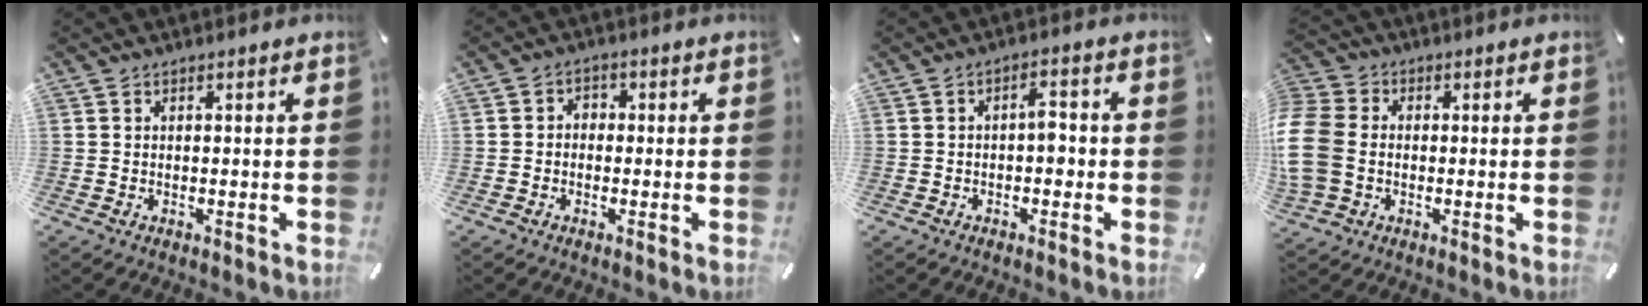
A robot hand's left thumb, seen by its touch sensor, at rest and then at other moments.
{"total": 2.5, "force": [-1.3, 1.9, 0.8], "torque": [-0.015, 0.012, -0.027]}
{"total": 3.7, "force": [-0.8, 2.1, 3.0], "torque": [-0.049, 0.009, -0.018]}
{"total": 10.5, "force": [-1.0, 8.6, 5.9], "torque": [-0.147, 0.017, -0.014]}